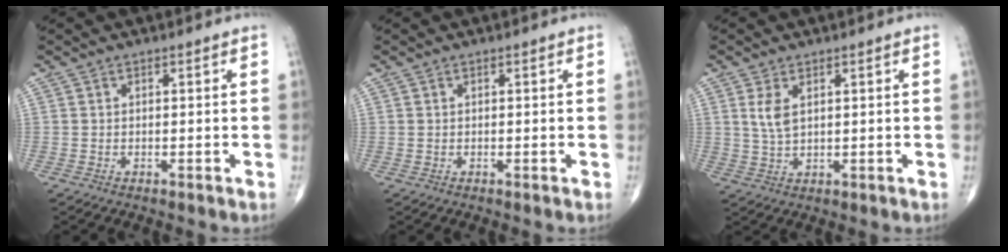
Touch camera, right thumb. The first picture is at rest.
{"total": 0.0}
{"total": 3.9, "force": [1.4, 2.0, 3.1], "torque": [-0.063, -0.003, 0.036]}